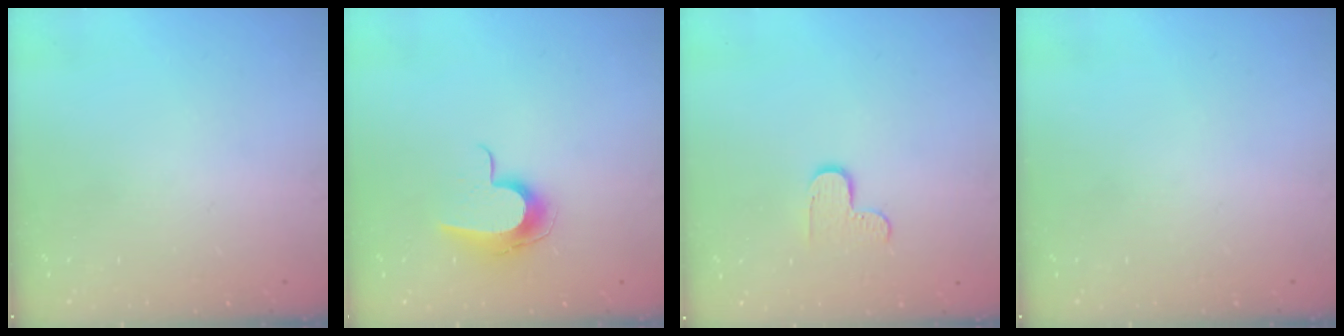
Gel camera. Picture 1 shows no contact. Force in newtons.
{"total": 10.1, "press": 10.1, "slide": 0.6}
{"total": 4.7, "press": 4.6, "slide": 0.4}
{"total": 0.0}